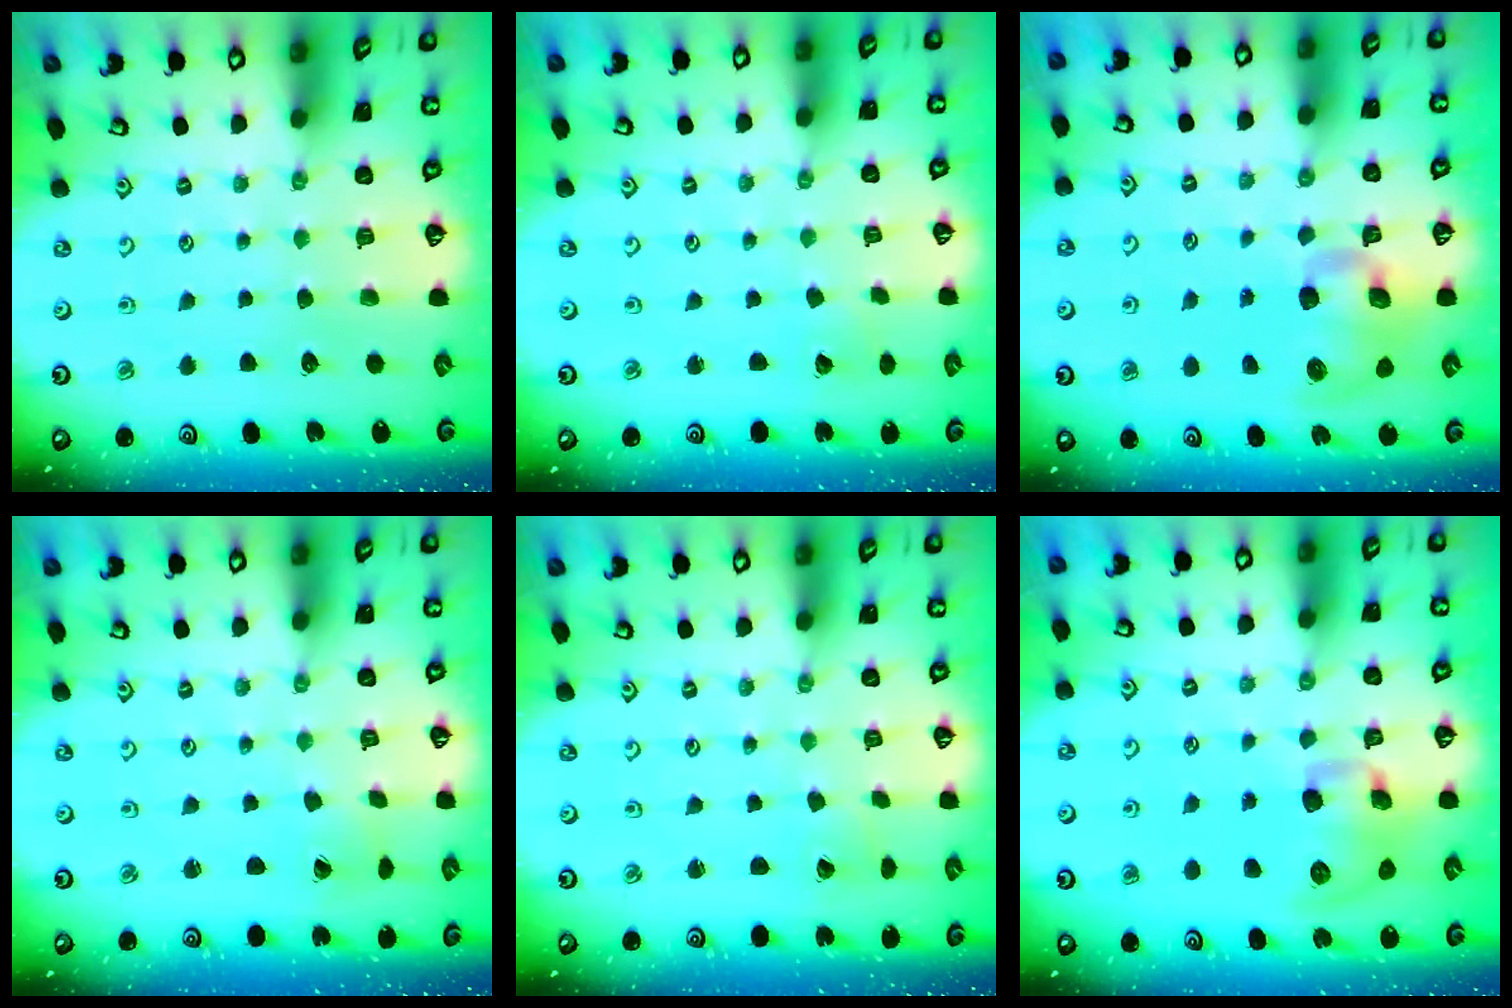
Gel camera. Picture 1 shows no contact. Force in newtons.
{"total": 2.3, "press": 2.3, "slide": 0.3}
{"total": 10.4, "press": 10.3, "slide": 1.5}
{"total": 1.6, "press": 1.5, "slide": 0.3}
{"total": 1.8, "press": 1.7, "slide": 0.1}
{"total": 12.1, "press": 11.9, "slide": 1.9}